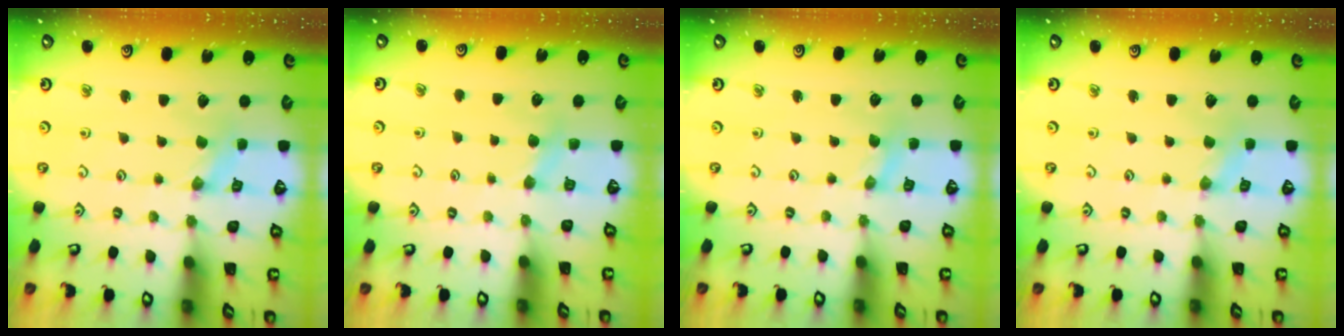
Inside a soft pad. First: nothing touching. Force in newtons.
{"total": 2.9, "press": 2.9, "slide": 0.5}
{"total": 0.0}
{"total": 0.6, "press": 0.6, "slide": 0.1}